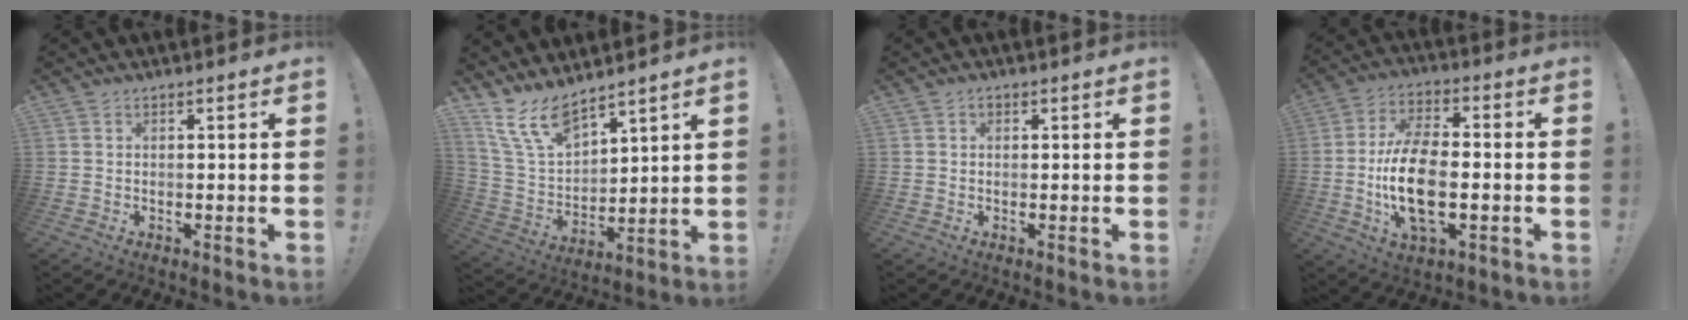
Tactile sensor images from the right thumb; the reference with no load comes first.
{"total": 13.1, "force": [10.3, 5.1, 6.2], "torque": [-0.143, -0.071, 0.199]}
{"total": 0.8, "force": [0.1, 0.7, 0.4], "torque": [-0.011, 0.005, 0.003]}
{"total": 16.0, "force": [-2.3, 8.4, 13.5], "torque": [-0.269, -0.002, -0.044]}